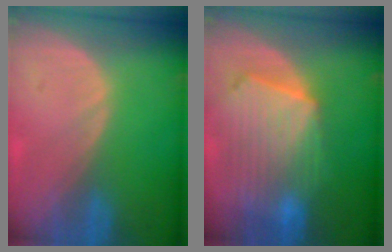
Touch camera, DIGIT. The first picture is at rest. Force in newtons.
{"total": 10.8, "press": 9.4, "slide": 5.2}